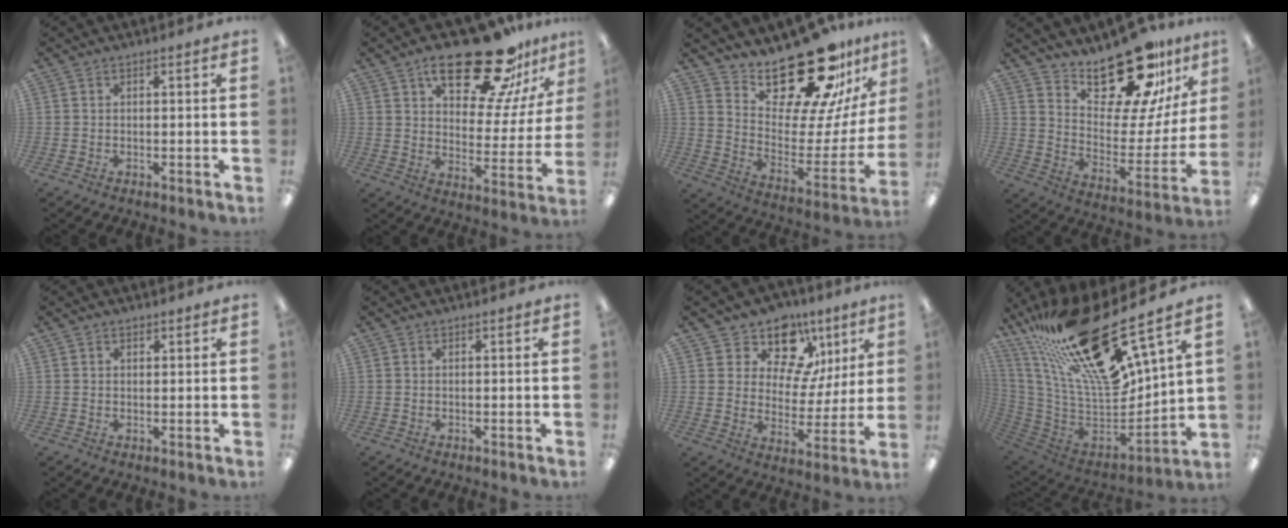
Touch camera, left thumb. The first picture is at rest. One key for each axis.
{"total": 23.3, "fx": 16.5, "fy": 8.3, "fz": 14.1, "tx": -0.212, "ty": -0.098, "tz": 0.273}
{"total": 23.6, "fx": 19.9, "fy": 6.8, "fz": 10.8, "tx": -0.148, "ty": -0.169, "tz": 0.333}
{"total": 21.6, "fx": 17.7, "fy": 7.4, "fz": 9.9, "tx": -0.148, "ty": -0.138, "tz": 0.301}
{"total": 1.0, "fx": 0.7, "fy": 0.7, "fz": 0.1, "tx": 0.006, "ty": -0.001, "tz": 0.012}
{"total": 0.0}
{"total": 13.4, "fx": 8.8, "fy": 8.3, "fz": 5.6, "tx": -0.094, "ty": -0.056, "tz": 0.161}
{"total": 29.7, "fx": 20.5, "fy": 8.0, "fz": 20.0, "tx": -0.327, "ty": -0.157, "tz": 0.347}